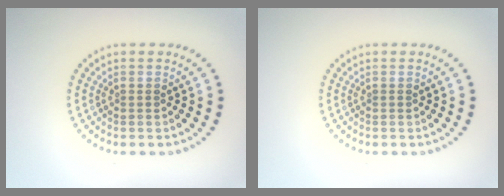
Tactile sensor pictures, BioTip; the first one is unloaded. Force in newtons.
{"total": 0.0}